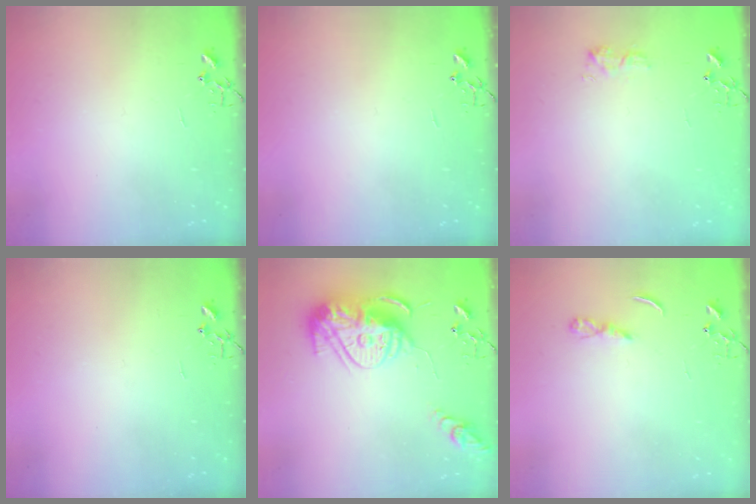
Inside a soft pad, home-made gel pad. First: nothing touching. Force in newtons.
{"total": 0.0}
{"total": 8.8, "press": 8.7, "slide": 0.4}
{"total": 0.0}
{"total": 17.1, "press": 17.0, "slide": 1.8}
{"total": 3.3, "press": 3.3, "slide": 0.4}